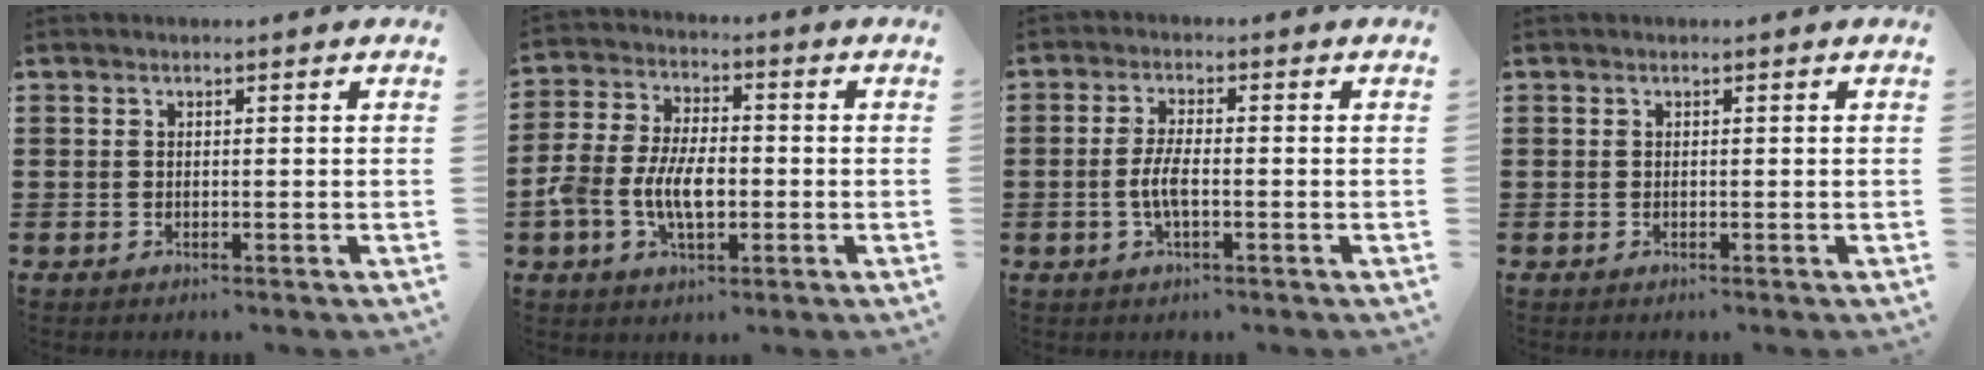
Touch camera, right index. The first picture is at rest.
{"total": 7.9, "force": [-1.9, 4.5, 6.2], "torque": [-0.151, -0.001, -0.043]}
{"total": 4.1, "force": [-0.8, 1.3, 3.8], "torque": [-0.090, -0.004, -0.022]}
{"total": 0.0}